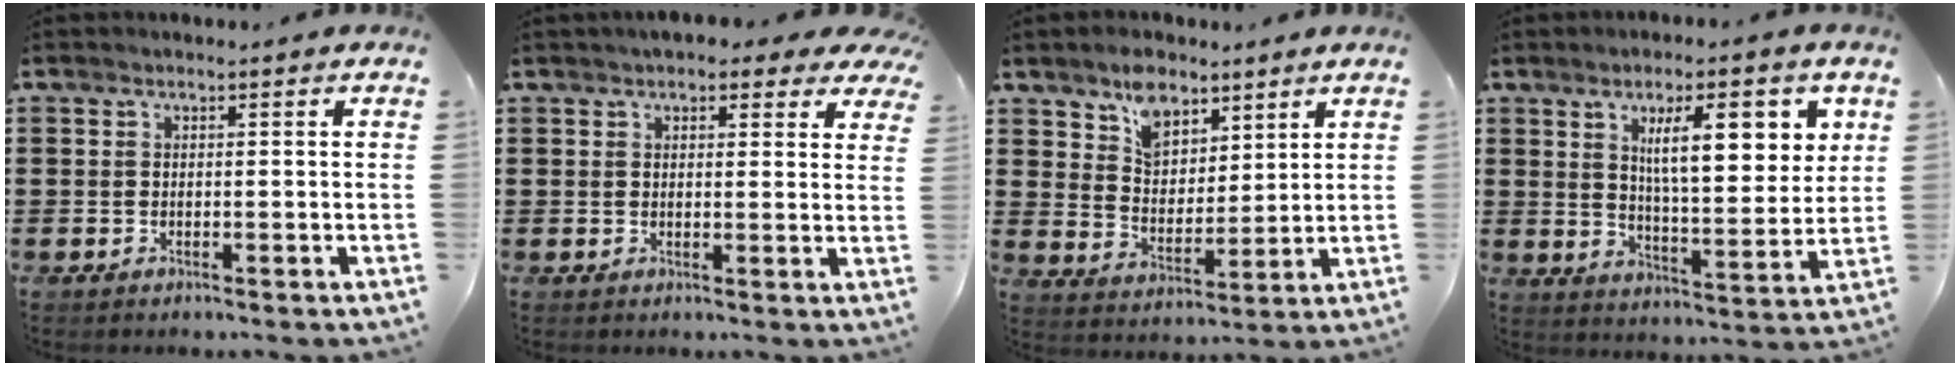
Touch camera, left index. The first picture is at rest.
{"total": 3.5, "force": [2.9, 1.7, 1.0], "torque": [-0.016, -0.005, 0.049]}
{"total": 7.1, "force": [5.4, 4.1, 2.0], "torque": [-0.039, -0.013, 0.099]}
{"total": 10.8, "force": [4.6, 3.5, 9.2], "torque": [-0.144, -0.009, 0.070]}